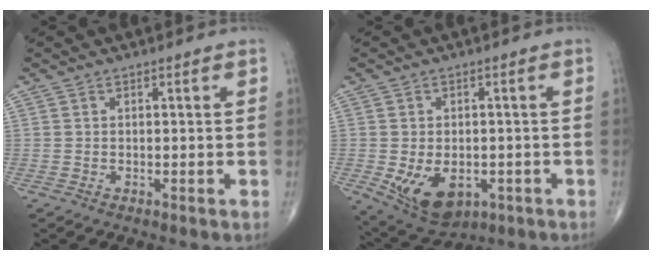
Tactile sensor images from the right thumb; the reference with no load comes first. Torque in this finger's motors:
{"motor_torque": [0.77, 0.71, 0.47, -0.68, 0.33]}